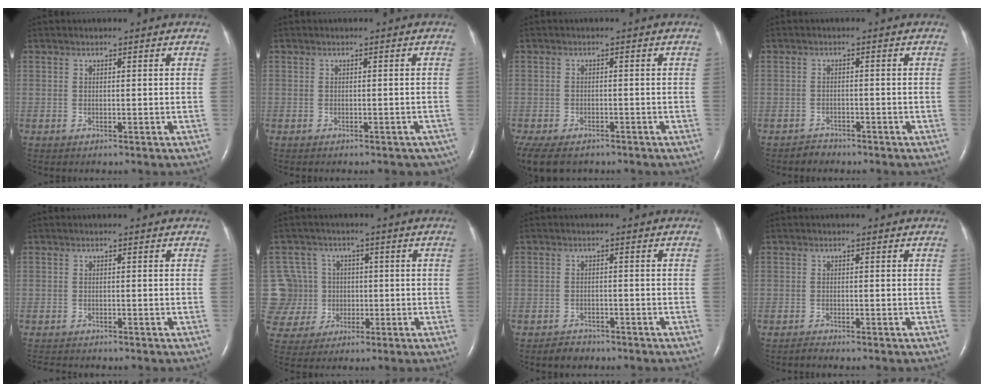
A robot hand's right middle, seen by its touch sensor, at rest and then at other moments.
{"total": 6.8, "force": [-5.7, 2.6, 2.6], "torque": [-0.020, 0.001, -0.053]}
{"total": 11.8, "force": [-8.0, 6.5, 5.6], "torque": [-0.151, -0.025, -0.109]}
{"total": 1.5, "force": [-1.4, 0.5, -0.4], "torque": [0.000, -0.002, -0.024]}
{"total": 2.2, "force": [-2.1, 0.3, 0.5], "torque": [-0.008, -0.007, -0.030]}
{"total": 8.0, "force": [-0.2, 7.9, 1.4], "torque": [-0.044, 0.019, 0.013]}
{"total": 2.1, "force": [-1.8, 1.0, 0.2], "torque": [-0.017, -0.001, -0.028]}
{"total": 0.7, "force": [-0.6, -0.2, 0.0], "torque": [-0.007, -0.006, -0.012]}